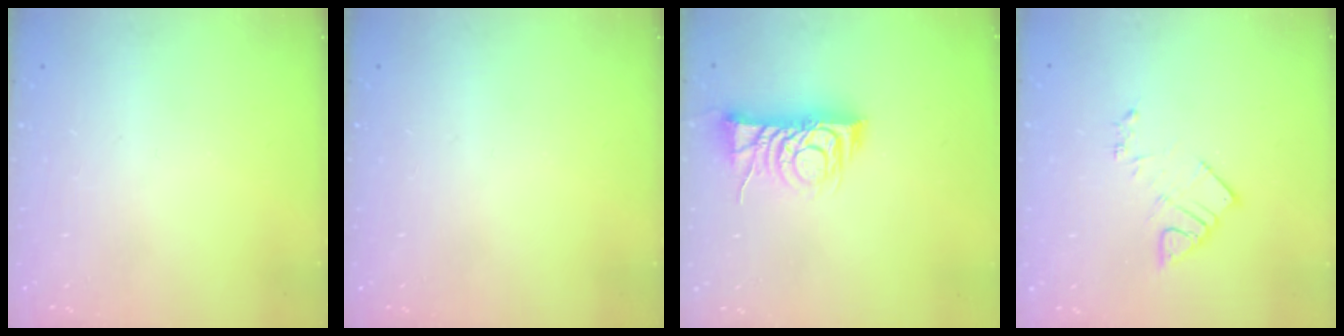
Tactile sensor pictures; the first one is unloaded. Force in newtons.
{"total": 0.0}
{"total": 8.7, "press": 8.7, "slide": 0.2}
{"total": 7.9, "press": 7.9, "slide": 0.4}